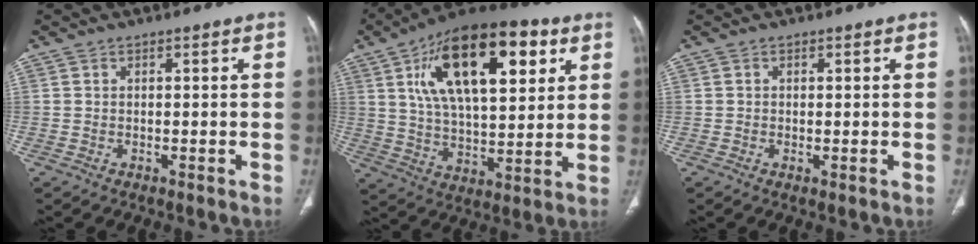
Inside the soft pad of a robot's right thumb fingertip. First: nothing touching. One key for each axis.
{"total": 25.0, "fx": 9.6, "fy": 11.6, "fz": 20.0, "tx": -0.306, "ty": -0.012, "tz": 0.157}
{"total": 0.6, "fx": -0.1, "fy": 0.2, "fz": 0.6, "tx": -0.015, "ty": -0.004, "tz": -0.001}